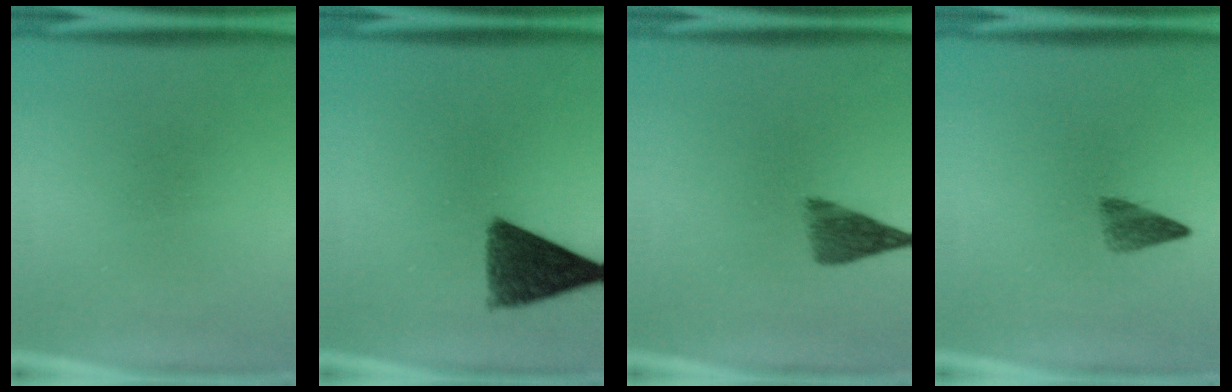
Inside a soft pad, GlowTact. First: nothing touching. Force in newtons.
{"total": 9.7}
{"total": 4.5}
{"total": 2.8}